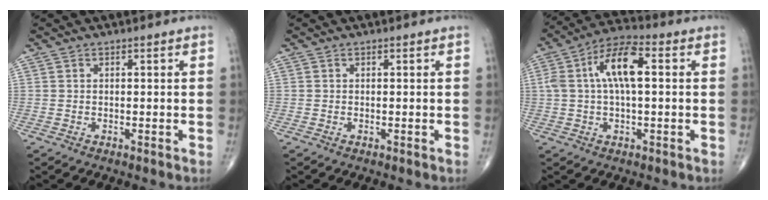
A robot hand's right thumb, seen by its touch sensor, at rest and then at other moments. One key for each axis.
{"total": 0.0}
{"total": 10.6, "fx": 1.6, "fy": 4.3, "fz": 9.6, "tx": -0.190, "ty": 0.031, "tz": 0.022}